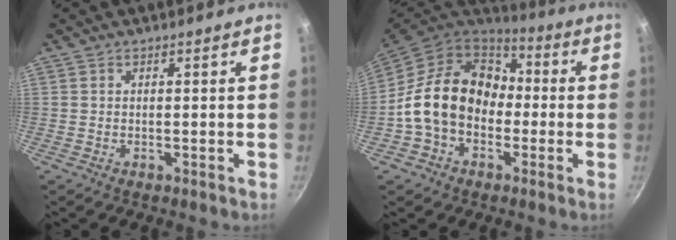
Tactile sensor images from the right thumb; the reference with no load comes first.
{"total": 17.9, "force": [-1.5, 14.0, 11.1], "torque": [-0.160, 0.051, -0.036]}